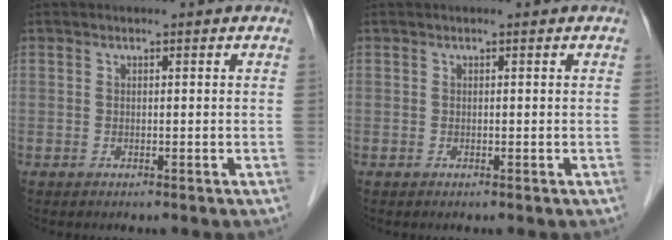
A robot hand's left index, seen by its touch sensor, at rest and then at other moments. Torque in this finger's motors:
{"motor_torque": [-0.03, 0.01, -0.08, -0.01]}